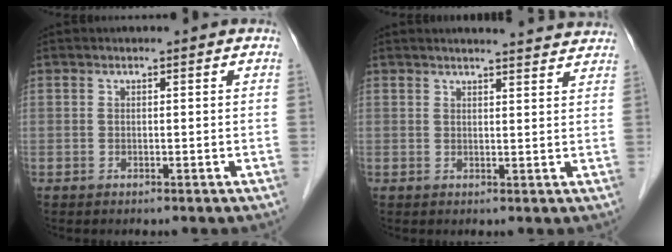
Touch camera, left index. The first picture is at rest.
{"total": 8.8, "force": [8.5, 0.3, 2.2], "torque": [-0.022, 0.003, 0.084]}